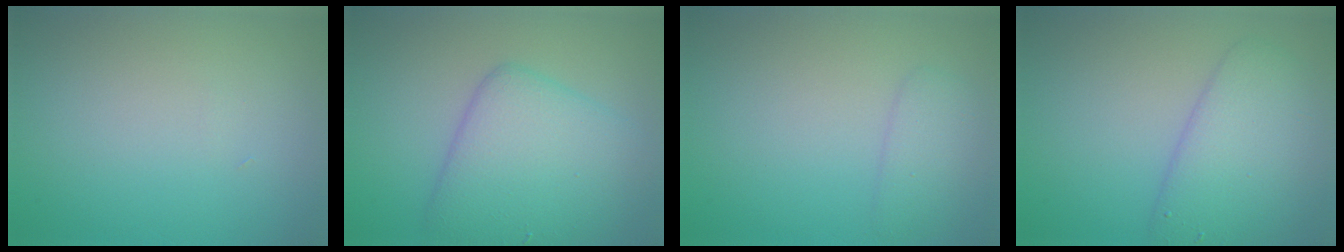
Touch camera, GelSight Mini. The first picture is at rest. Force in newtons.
{"total": 6.5, "press": 6.5, "slide": 0.3}
{"total": 2.1, "press": 2.1, "slide": 0.1}
{"total": 5.0, "press": 5.0, "slide": 0.1}